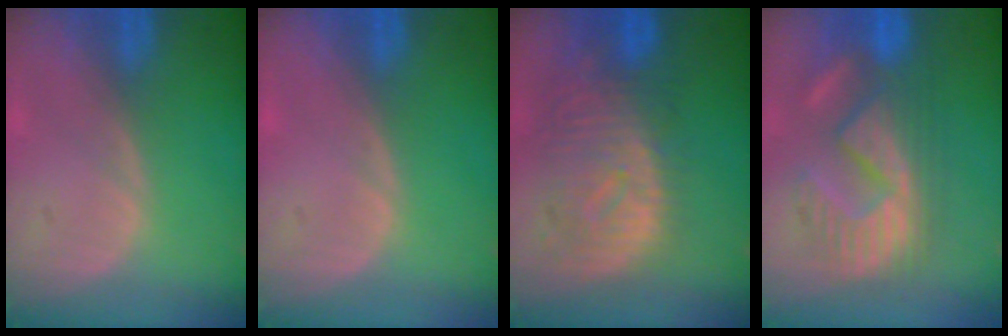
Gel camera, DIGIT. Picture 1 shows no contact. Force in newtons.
{"total": 0.0}
{"total": 10.9, "press": 9.8, "slide": 4.8}
{"total": 10.3, "press": 10.2, "slide": 1.7}